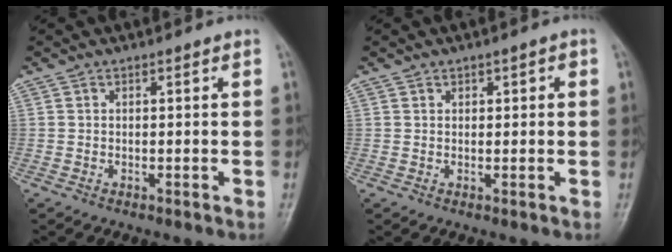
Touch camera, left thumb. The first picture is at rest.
{"total": 1.7, "force": [0.6, 1.0, 1.2], "torque": [-0.007, 0.000, 0.008]}